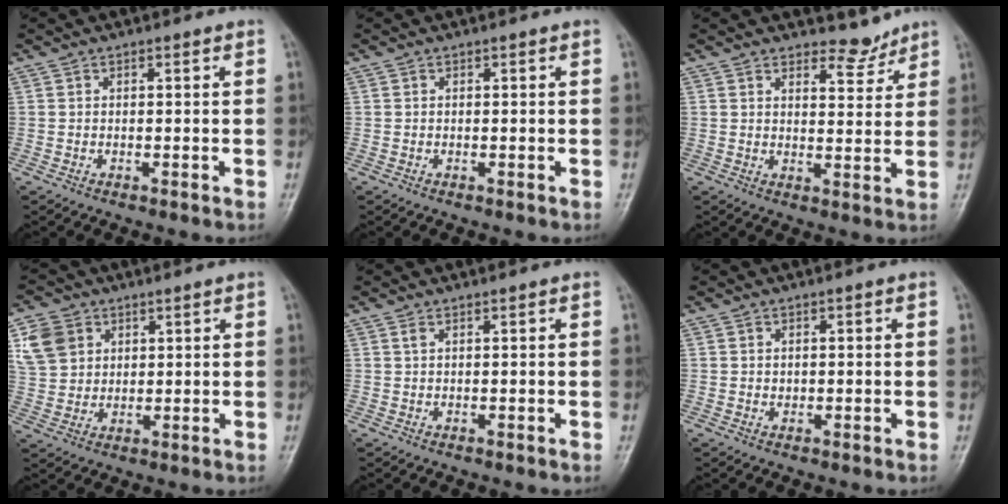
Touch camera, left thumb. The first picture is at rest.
{"total": 0.0}
{"total": 4.3, "force": [3.9, 1.7, 0.6], "torque": [0.011, -0.035, 0.060]}
{"total": 7.4, "force": [3.2, 5.8, 3.2], "torque": [-0.041, -0.007, 0.065]}
{"total": 0.7, "force": [0.5, 0.1, 0.5], "torque": [-0.012, 0.002, 0.011]}
{"total": 0.7, "force": [0.0, 0.7, 0.3], "torque": [0.001, 0.003, -0.001]}